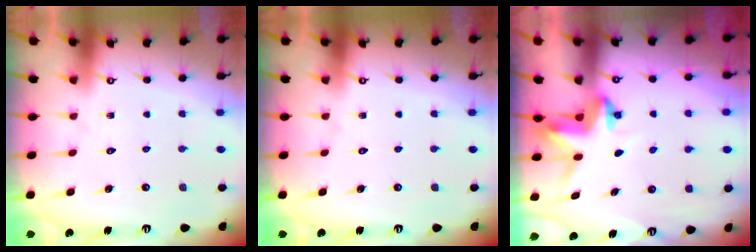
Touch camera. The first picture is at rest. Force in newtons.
{"total": 0.0}
{"total": 3.4, "press": 3.4, "slide": 0.1}